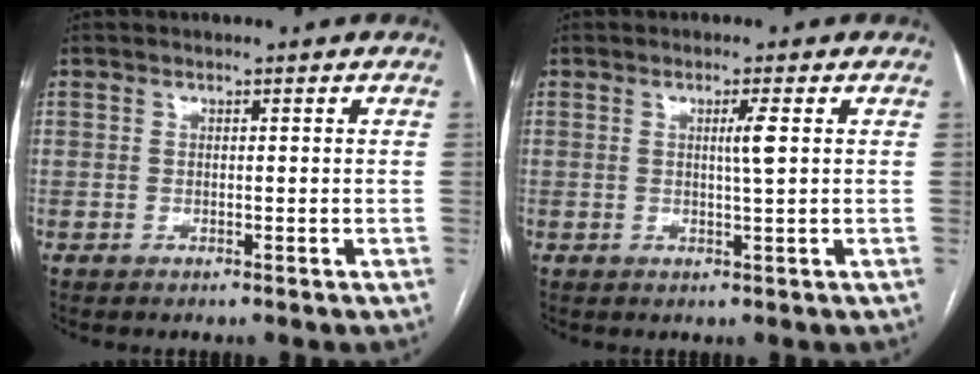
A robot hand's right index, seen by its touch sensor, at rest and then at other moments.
{"total": 2.5, "force": [0.6, -0.4, 2.4], "torque": [-0.043, -0.004, 0.010]}